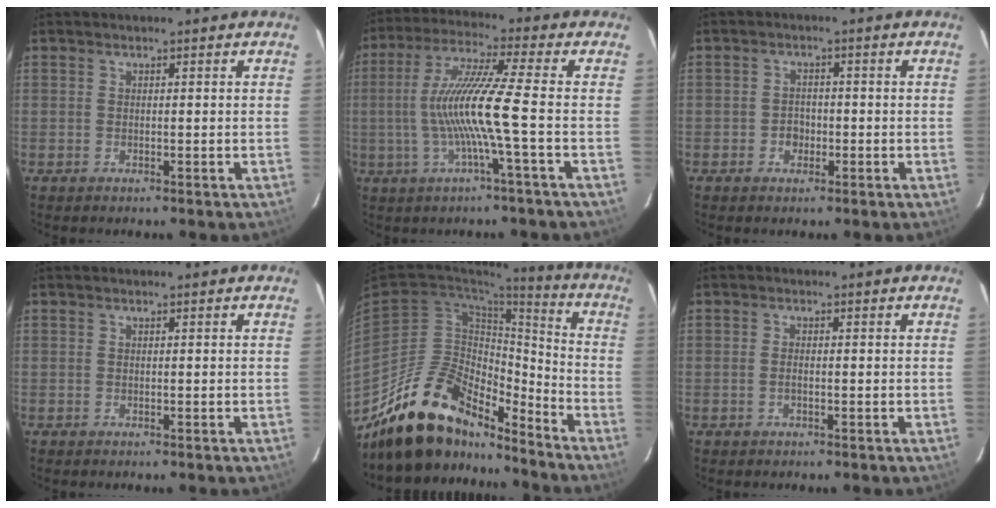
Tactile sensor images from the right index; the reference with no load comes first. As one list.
[{"total": 11.7, "force": [-2.2, -1.6, 11.4], "torque": [-0.222, 0.000, -0.037]}, {"total": 2.7, "force": [-0.9, 2.4, 0.9], "torque": [-0.018, 0.007, -0.013]}, {"total": 0.0}, {"total": 19.8, "force": [-16.6, 7.5, 7.8], "torque": [-0.152, 0.024, -0.283]}, {"total": 1.2, "force": [-0.3, 0.4, 1.1], "torque": [-0.023, 0.001, -0.008]}]